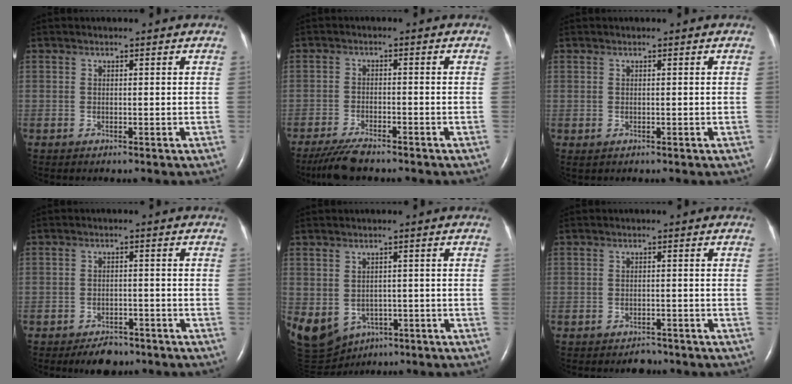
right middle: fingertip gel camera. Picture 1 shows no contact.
{"total": 5.2, "force": [-4.5, 0.7, 2.6], "torque": [-0.054, -0.016, -0.081]}
{"total": 0.0}
{"total": 4.2, "force": [-3.2, 2.0, 1.7], "torque": [-0.029, 0.000, -0.044]}
{"total": 20.3, "force": [-8.5, 16.0, 9.2], "torque": [-0.295, -0.016, -0.107]}
{"total": 1.8, "force": [-1.6, 0.9, 0.3], "torque": [-0.012, 0.000, -0.020]}